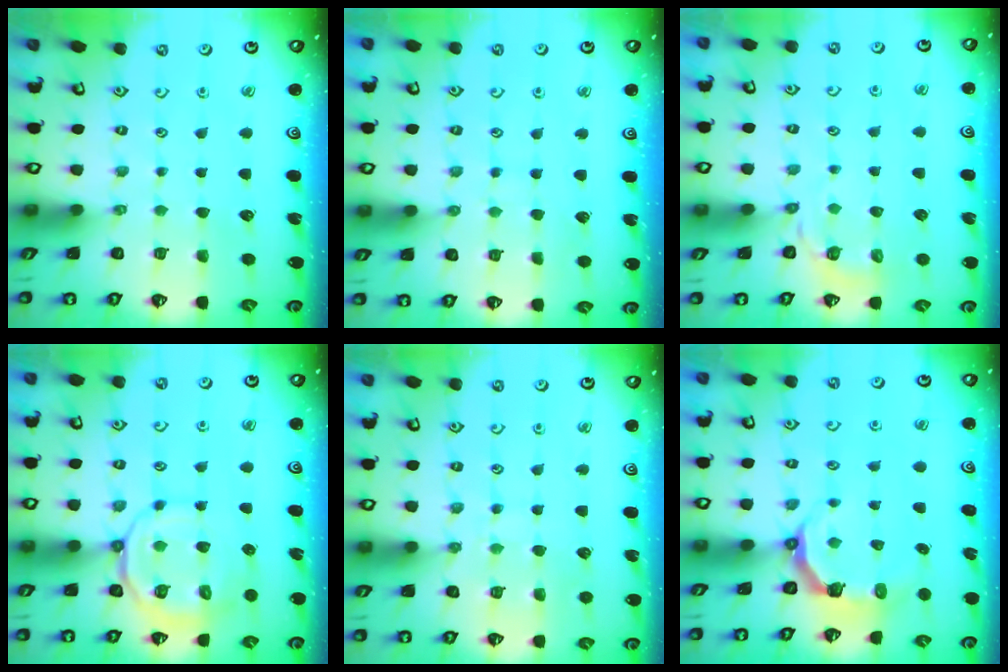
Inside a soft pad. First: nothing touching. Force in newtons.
{"total": 5.6, "press": 5.6, "slide": 0.5}
{"total": 3.8, "press": 3.4, "slide": 1.8}
{"total": 12.4, "press": 12.3, "slide": 1.8}
{"total": 8.7, "press": 8.7, "slide": 0.8}
{"total": 5.4, "press": 3.7, "slide": 3.9}